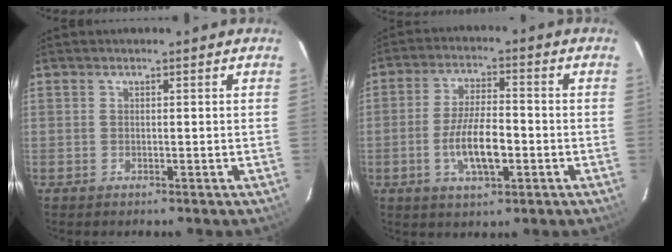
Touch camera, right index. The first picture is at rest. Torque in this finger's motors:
{"motor_torque": [0.37, -0.12, 0.47, 0.15]}